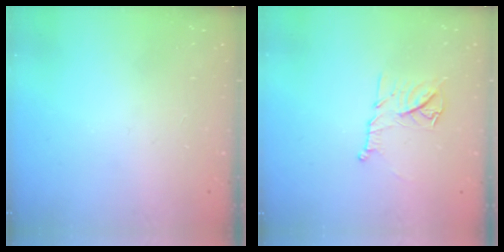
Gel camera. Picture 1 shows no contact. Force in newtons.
{"total": 11.4, "press": 11.4, "slide": 0.6}